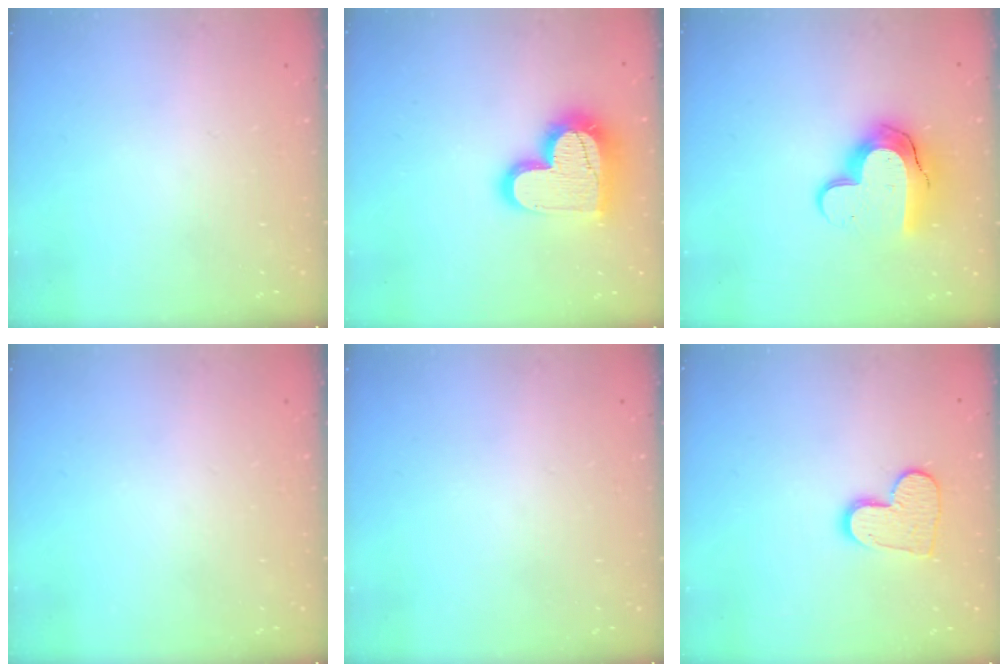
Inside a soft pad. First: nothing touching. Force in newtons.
{"total": 19.2, "press": 19.1, "slide": 1.6}
{"total": 14.7, "press": 14.6, "slide": 0.8}
{"total": 0.0}
{"total": 0.0}
{"total": 11.2, "press": 11.1, "slide": 0.7}